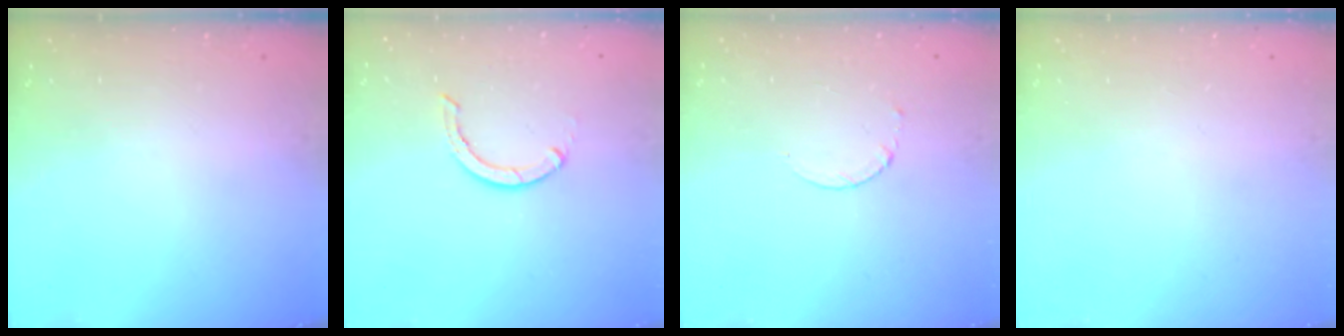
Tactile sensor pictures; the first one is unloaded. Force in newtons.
{"total": 2.9, "press": 2.9, "slide": 0.1}
{"total": 2.6, "press": 2.6, "slide": 0.3}
{"total": 0.0}